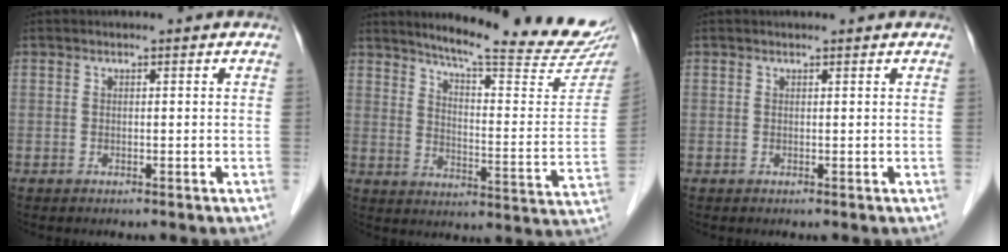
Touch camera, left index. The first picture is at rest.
{"total": 22.4, "force": [19.9, 0.8, 10.3], "torque": [-0.140, -0.076, 0.253]}
{"total": 1.5, "force": [1.4, 0.2, 0.3], "torque": [-0.009, 0.012, 0.020]}